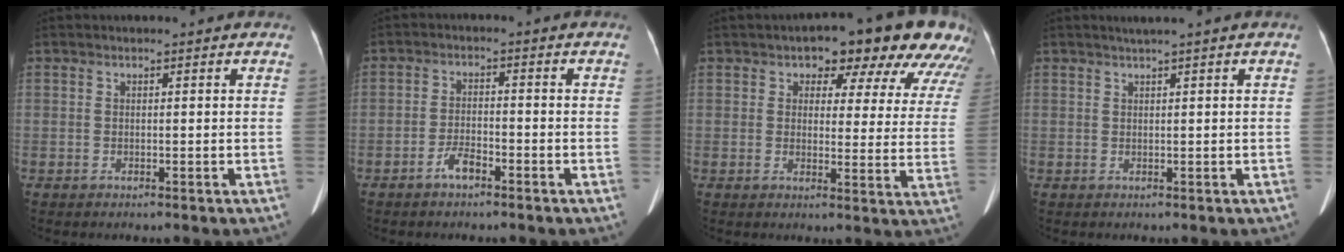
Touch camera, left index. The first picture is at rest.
{"total": 3.1, "force": [-2.3, 0.9, 1.9], "torque": [-0.035, 0.002, -0.043]}
{"total": 15.7, "force": [11.0, 6.3, 9.2], "torque": [-0.082, 0.016, 0.108]}
{"total": 1.2, "force": [0.7, -0.4, 0.8], "torque": [-0.020, -0.003, 0.021]}